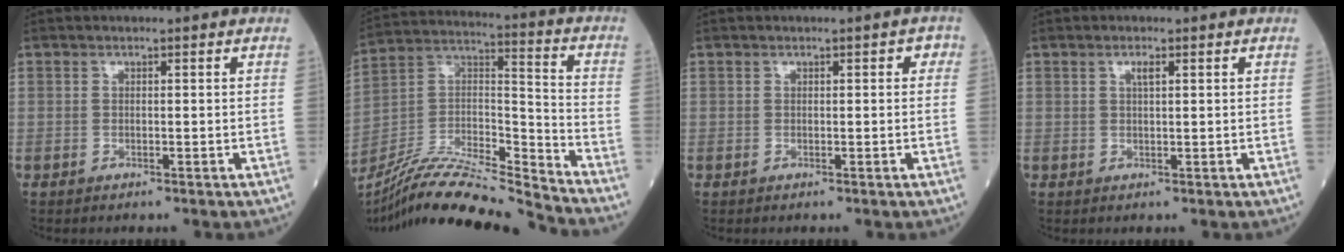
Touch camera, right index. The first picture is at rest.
{"total": 19.8, "force": [-18.6, -0.3, 6.9], "torque": [-0.138, 0.019, -0.330]}
{"total": 1.3, "force": [0.3, 0.8, 1.0], "torque": [-0.004, 0.016, 0.001]}
{"total": 1.3, "force": [0.6, 0.2, 1.1], "torque": [-0.022, 0.000, 0.009]}